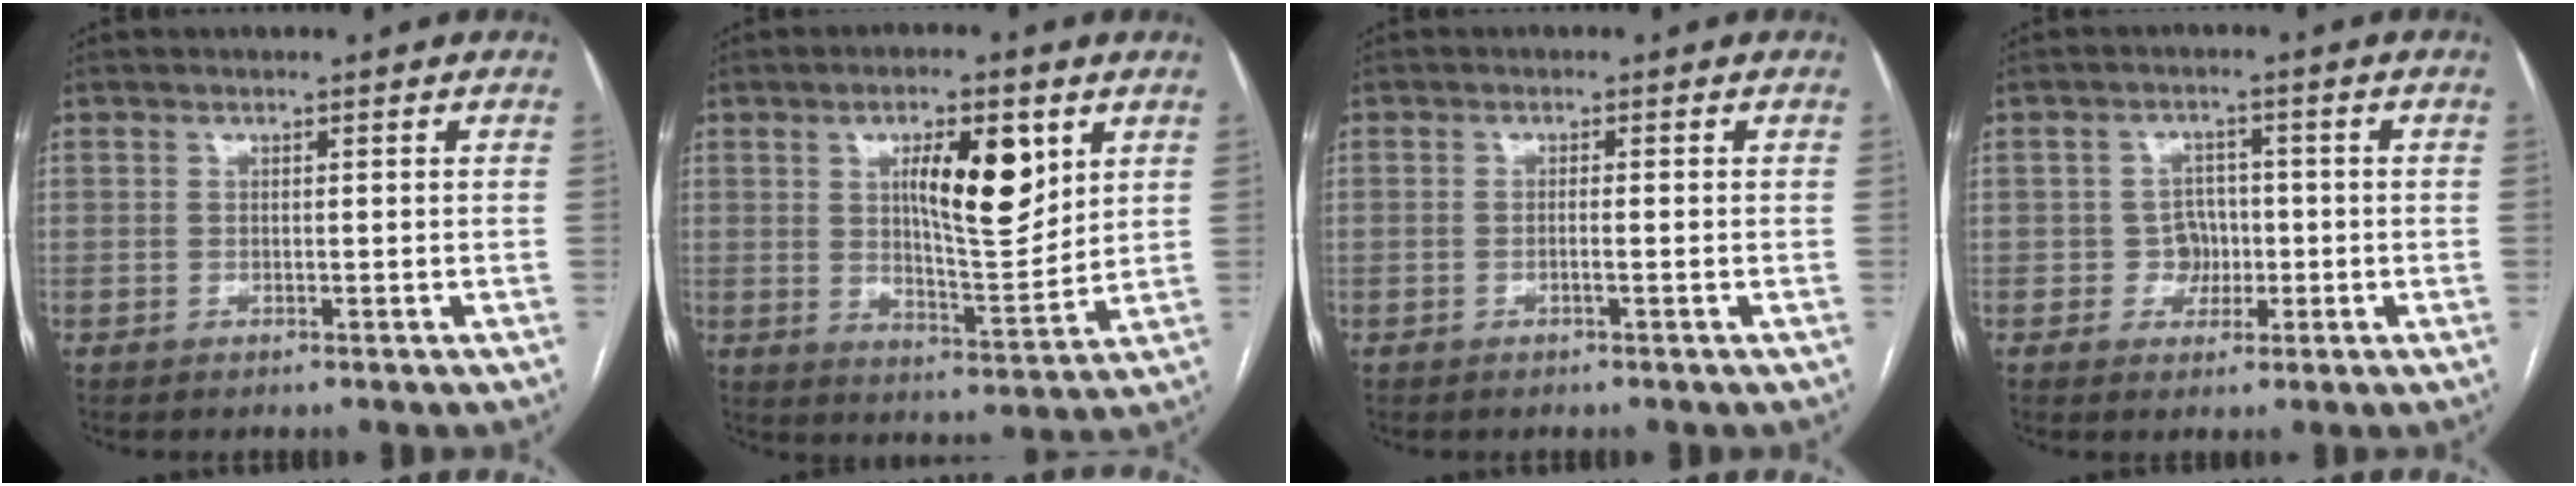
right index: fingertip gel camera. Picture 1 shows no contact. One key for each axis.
{"total": 11.5, "fx": 4.3, "fy": 3.1, "fz": 10.2, "tx": -0.164, "ty": -0.002, "tz": 0.074}
{"total": 0.9, "fx": -0.3, "fy": -0.2, "fz": 0.9, "tx": -0.016, "ty": 0.000, "tz": -0.006}
{"total": 3.6, "fx": -0.6, "fy": 3.4, "fz": 0.9, "tx": -0.002, "ty": 0.012, "tz": -0.005}